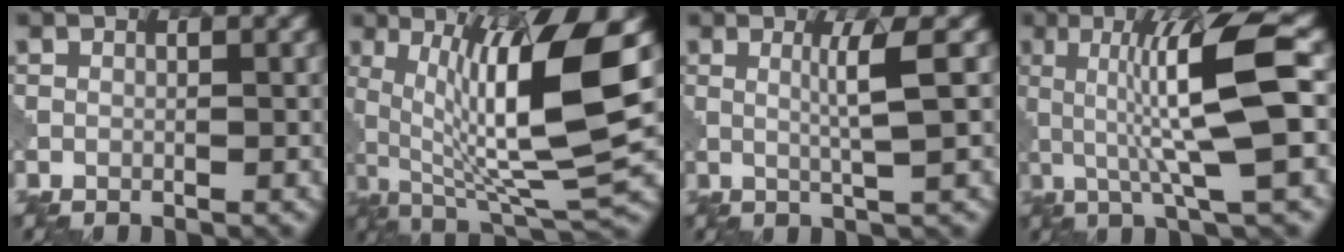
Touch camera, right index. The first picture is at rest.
{"total": 11.4, "force": [1.7, 2.4, 11.0], "torque": [-0.189, 0.001, 0.043]}
{"total": 2.5, "force": [0.3, -0.1, 2.5], "torque": [-0.048, 0.005, 0.009]}
{"total": 7.8, "force": [0.3, 0.8, 7.7], "torque": [-0.127, 0.003, 0.014]}